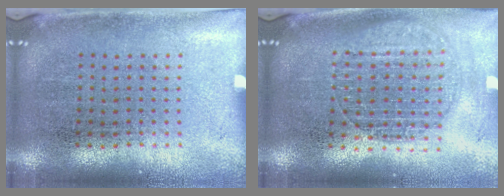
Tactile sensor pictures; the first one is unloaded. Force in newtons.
{"total": 1.8, "press": 1.5, "slide": 0.8}